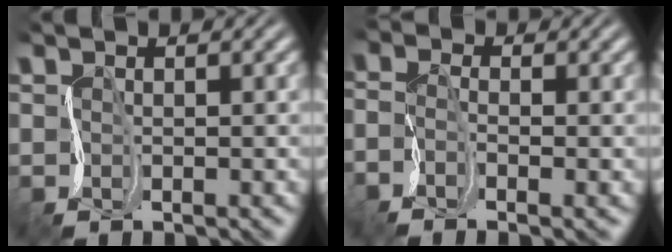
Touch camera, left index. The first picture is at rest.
{"total": 4.0, "force": [-2.7, 1.3, 2.6], "torque": [-0.068, -0.014, -0.044]}